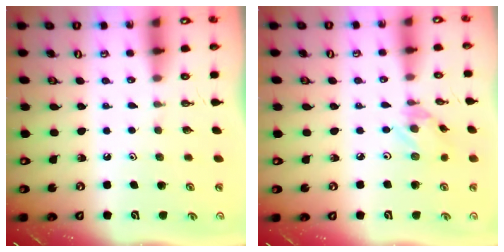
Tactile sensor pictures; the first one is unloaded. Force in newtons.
{"total": 2.1, "press": 2.1, "slide": 0.1}